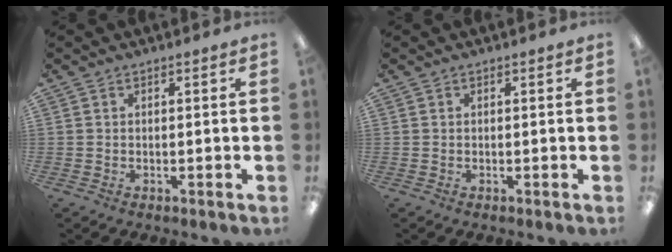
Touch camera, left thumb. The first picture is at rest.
{"total": 0.0}